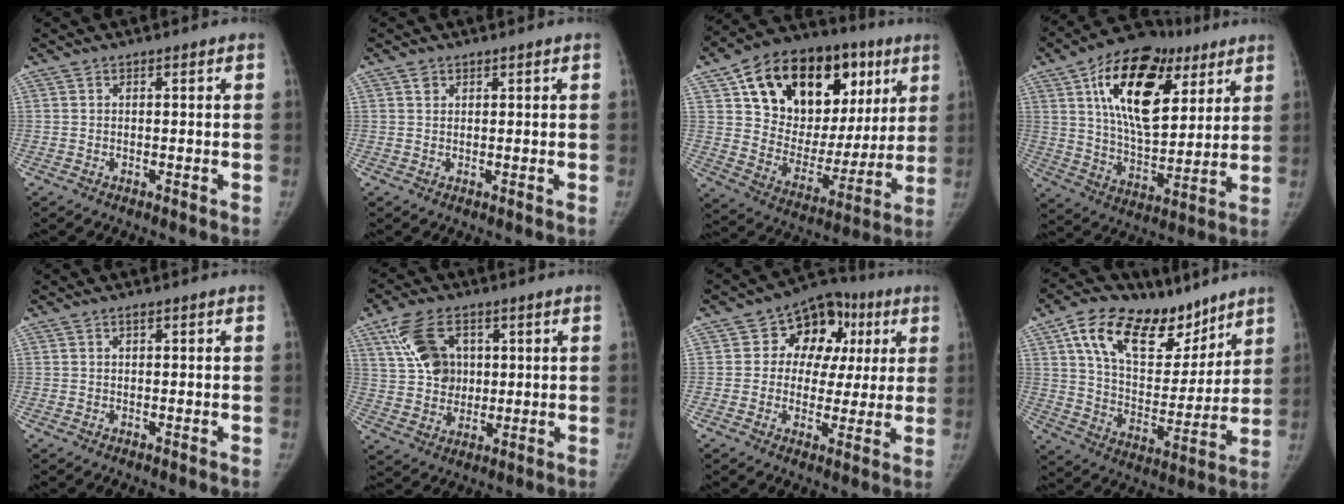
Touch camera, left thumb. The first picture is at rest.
{"total": 1.0, "force": [0.5, 0.8, 0.2], "torque": [0.007, -0.001, 0.008]}
{"total": 28.7, "force": [11.8, 17.9, 19.0], "torque": [-0.241, 0.013, 0.198]}
{"total": 23.8, "force": [9.9, 13.0, 17.4], "torque": [-0.252, -0.026, 0.161]}
{"total": 0.5, "force": [0.1, 0.4, 0.3], "torque": [-0.003, 0.001, 0.001]}
{"total": 11.2, "force": [3.9, 8.1, 6.6], "torque": [-0.095, -0.007, 0.076]}
{"total": 14.2, "force": [3.7, 10.8, 8.4], "torque": [-0.054, 0.020, 0.049]}
{"total": 22.5, "force": [13.5, 12.3, 13.1], "torque": [-0.174, -0.040, 0.232]}